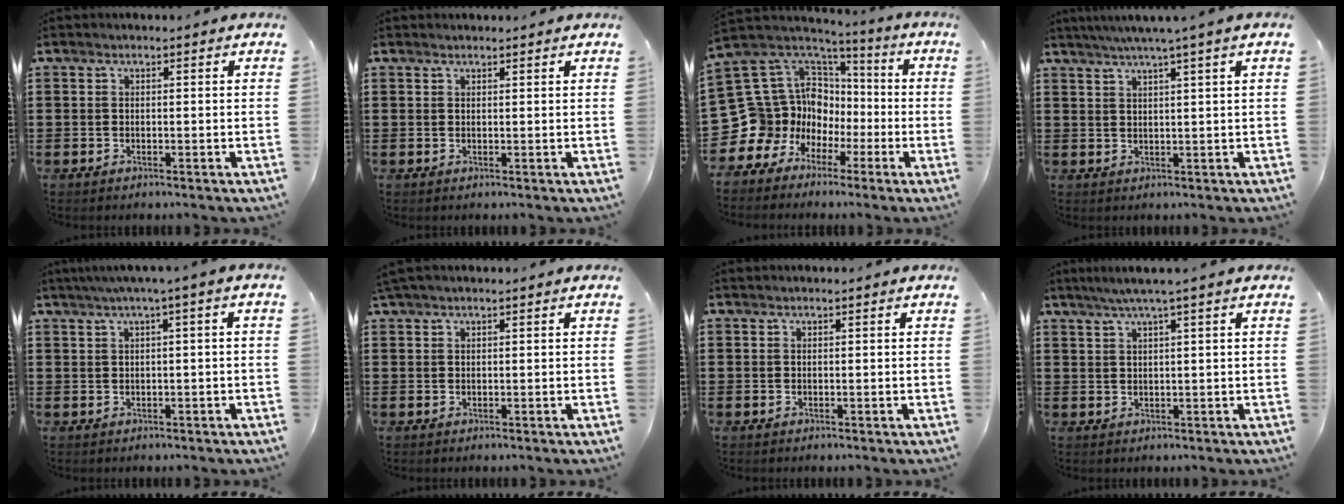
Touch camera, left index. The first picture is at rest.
{"total": 0.7, "force": [0.7, 0.0, 0.1], "torque": [-0.003, -0.001, 0.015]}
{"total": 12.7, "force": [-1.7, 12.3, 2.3], "torque": [-0.120, -0.039, -0.001]}
{"total": 3.2, "force": [2.2, -0.9, 2.1], "torque": [-0.043, -0.002, 0.037]}
{"total": 2.0, "force": [0.1, -0.3, 2.0], "torque": [-0.033, -0.005, 0.001]}
{"total": 1.1, "force": [0.8, 0.1, 0.8], "torque": [-0.015, 0.000, 0.016]}
{"total": 0.0}
{"total": 2.8, "force": [1.8, -0.4, 2.2], "torque": [-0.043, 0.001, 0.031]}